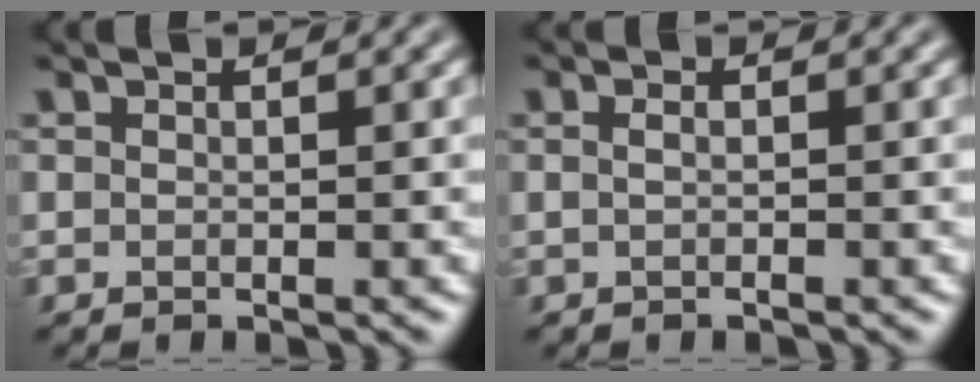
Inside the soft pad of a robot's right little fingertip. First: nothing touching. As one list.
[{"total": 0.6, "force": [-0.3, 0.2, 0.5], "torque": [-0.015, -0.003, -0.008]}]